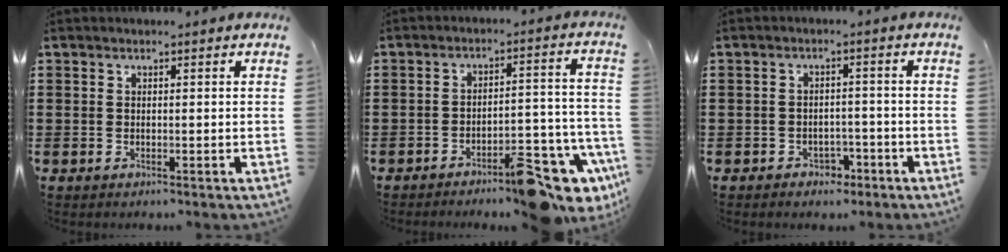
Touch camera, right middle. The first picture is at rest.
{"total": 9.4, "force": [-7.3, 2.0, 5.5], "torque": [-0.074, 0.017, -0.133]}
{"total": 2.4, "force": [-2.0, 1.3, 0.2], "torque": [-0.012, 0.003, -0.045]}